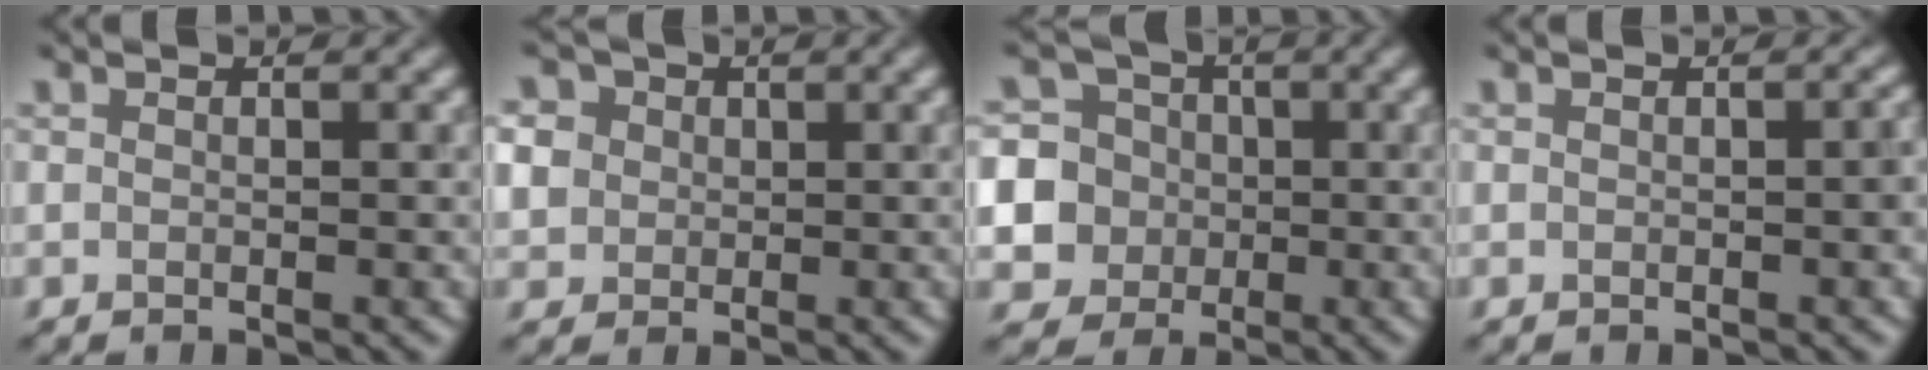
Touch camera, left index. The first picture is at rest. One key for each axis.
{"total": 6.2, "fx": 2.1, "fy": 5.2, "fz": 2.7, "tx": -0.072, "ty": 0.023, "tz": 0.025}
{"total": 9.3, "fx": -0.9, "fy": 9.0, "fz": 2.2, "tx": -0.075, "ty": 0.007, "tz": -0.027}
{"total": 0.8, "fx": -0.1, "fy": 0.0, "fz": 0.8, "tx": -0.010, "ty": 0.004, "tz": 0.001}